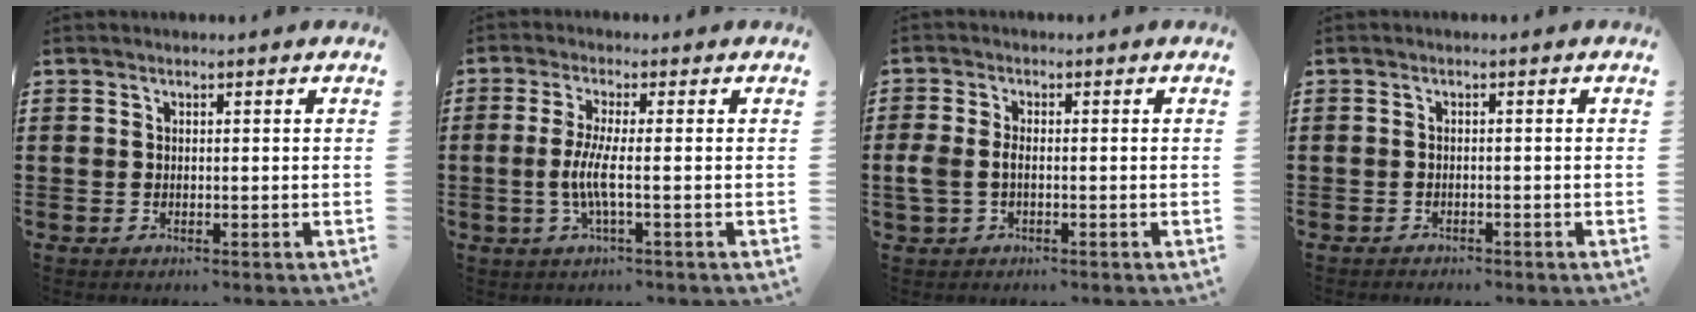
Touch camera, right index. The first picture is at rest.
{"total": 5.0, "force": [-0.9, 0.3, 4.9], "torque": [-0.110, -0.010, -0.026]}
{"total": 2.6, "force": [-0.6, 1.6, 2.0], "torque": [-0.055, -0.007, -0.015]}
{"total": 0.8, "force": [-0.8, 0.2, -0.1], "torque": [-0.001, 0.002, -0.017]}